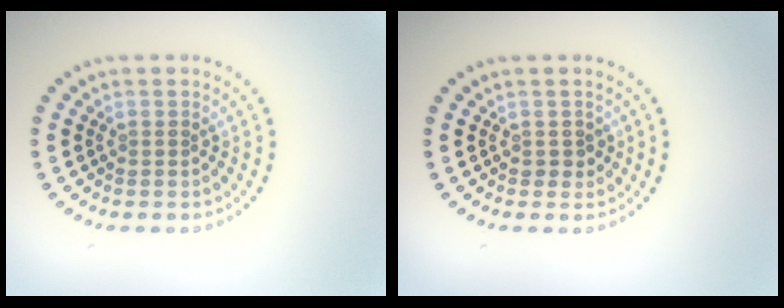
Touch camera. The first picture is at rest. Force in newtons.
{"total": 0.9, "press": 0.8, "slide": 0.3}